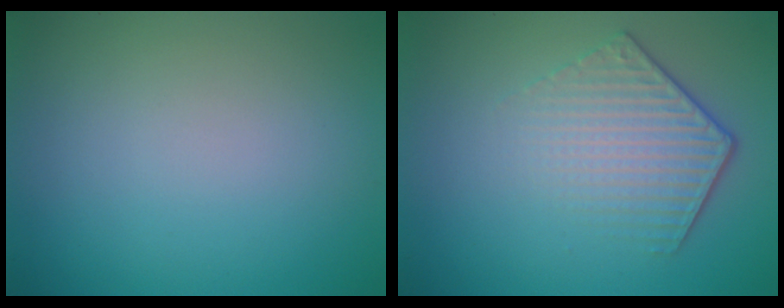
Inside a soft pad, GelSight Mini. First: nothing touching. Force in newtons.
{"total": 4.4, "press": 3.1, "slide": 3.1}